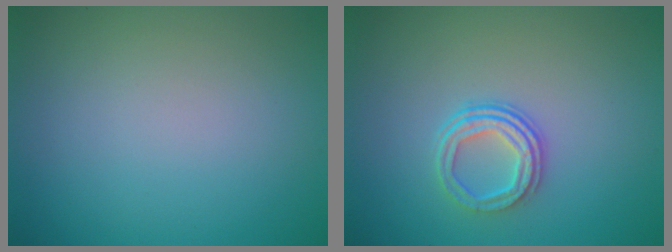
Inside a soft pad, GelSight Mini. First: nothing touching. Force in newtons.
{"total": 3.1, "press": 2.4, "slide": 1.9}